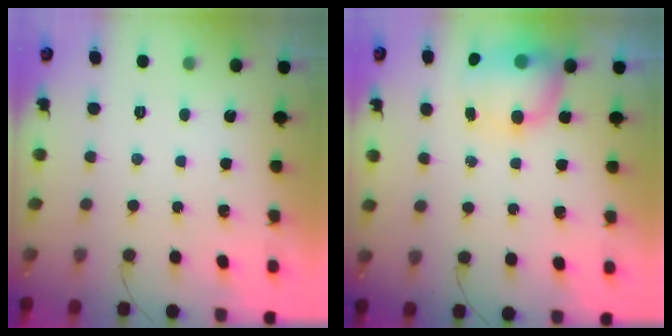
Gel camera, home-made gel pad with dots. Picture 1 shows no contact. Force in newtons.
{"total": 12.0, "press": 9.1, "slide": 7.8}